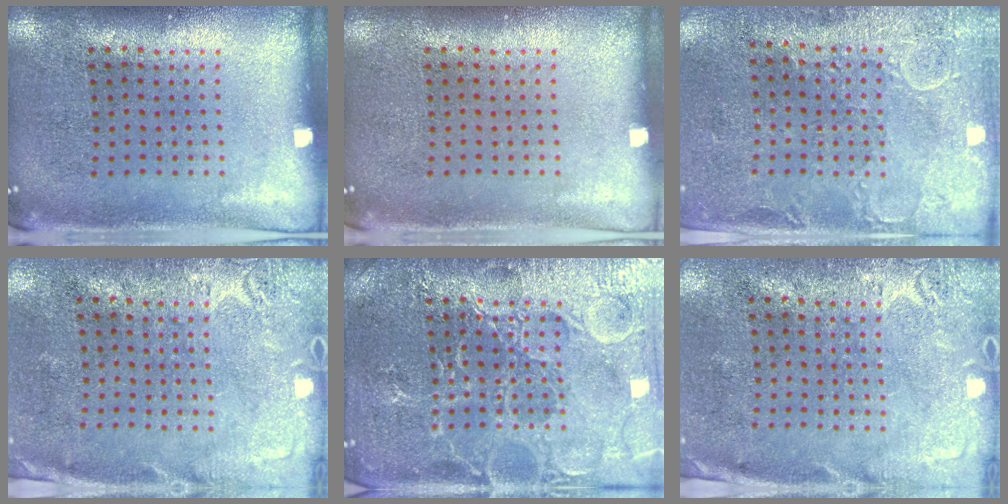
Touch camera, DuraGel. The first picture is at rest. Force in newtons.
{"total": 0.0}
{"total": 2.9, "press": 2.5, "slide": 1.5}
{"total": 2.6, "press": 2.2, "slide": 1.4}
{"total": 4.7, "press": 4.6, "slide": 0.6}
{"total": 2.7, "press": 2.2, "slide": 1.6}